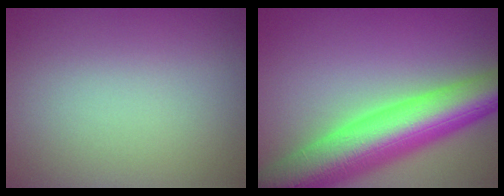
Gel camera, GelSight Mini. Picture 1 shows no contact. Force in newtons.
{"total": 11.5, "press": 11.5, "slide": 0.5}